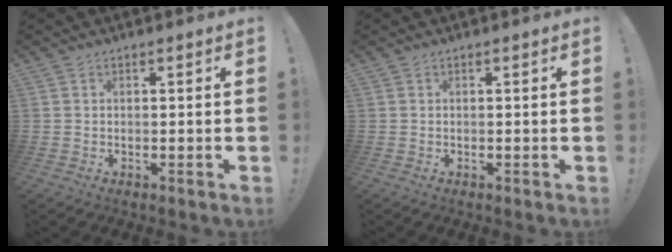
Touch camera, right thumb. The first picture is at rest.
{"total": 0.0}